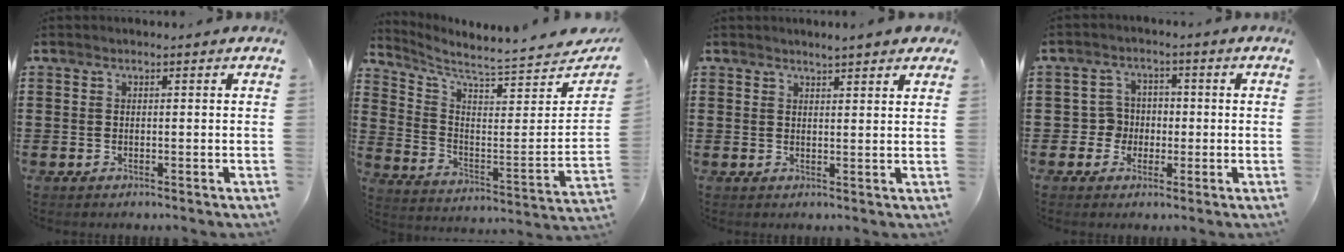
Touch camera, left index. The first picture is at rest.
{"total": 5.4, "force": [5.0, 0.0, 2.1], "torque": [-0.069, -0.061, 0.080]}
{"total": 2.4, "force": [2.3, -0.1, 0.8], "torque": [-0.021, 0.002, 0.043]}
{"total": 4.0, "force": [-0.8, 3.8, 0.9], "torque": [-0.033, 0.009, -0.019]}